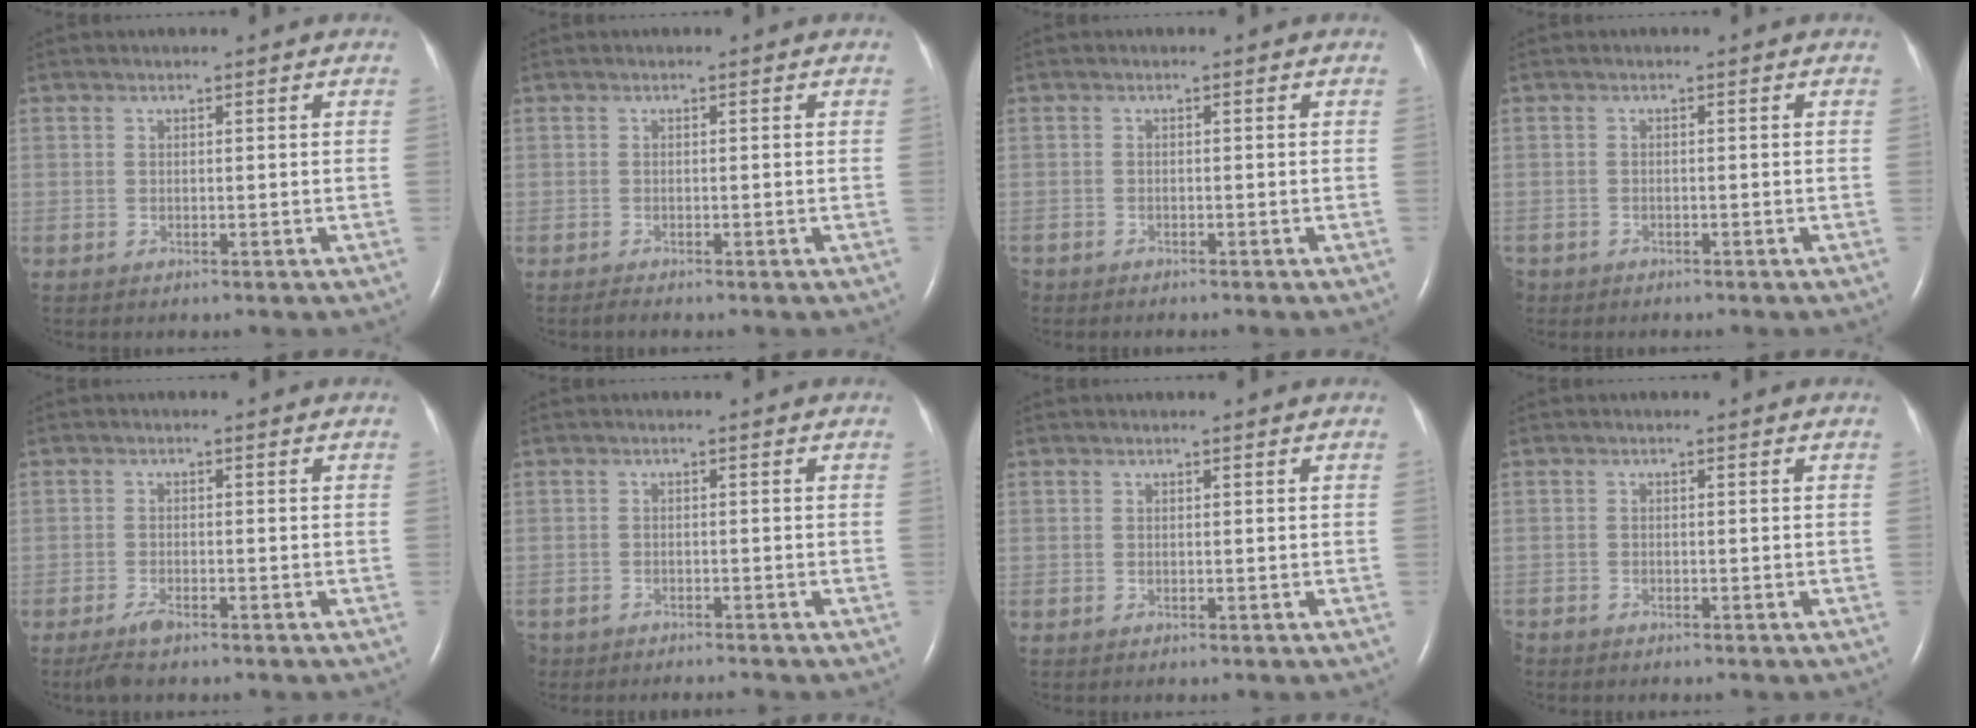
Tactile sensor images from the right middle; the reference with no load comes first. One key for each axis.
{"total": 0.7, "fx": -0.6, "fy": -0.1, "fz": 0.3, "tx": -0.013, "ty": -0.003, "tz": -0.013}
{"total": 1.9, "fx": -1.7, "fy": 0.6, "fz": 0.4, "tx": -0.010, "ty": -0.003, "tz": -0.027}
{"total": 2.0, "fx": -1.6, "fy": 1.1, "fz": 0.3, "tx": -0.011, "ty": 0.000, "tz": -0.027}
{"total": 2.8, "fx": -2.2, "fy": 0.4, "fz": 1.7, "tx": -0.045, "ty": -0.008, "tz": -0.040}
{"total": 3.4, "fx": -3.3, "fy": 0.6, "fz": 0.6, "tx": -0.007, "ty": -0.011, "tz": -0.054}
{"total": 0.0}
{"total": 1.4, "fx": -1.3, "fy": 0.3, "fz": 0.3, "tx": -0.007, "ty": -0.002, "tz": -0.023}